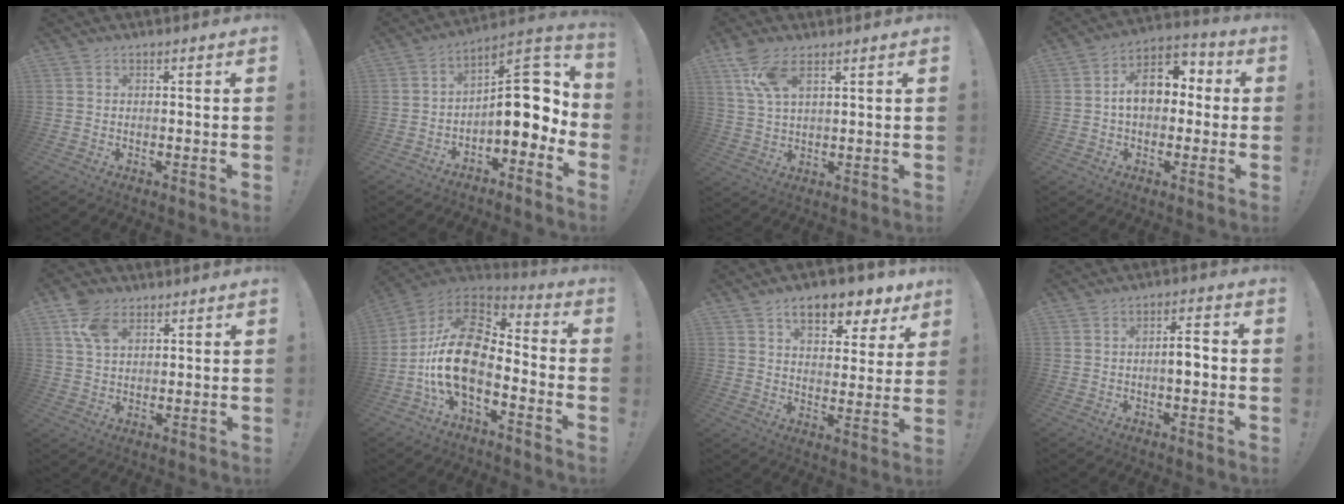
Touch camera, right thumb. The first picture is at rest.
{"total": 11.3, "force": [-1.9, 6.0, 9.4], "torque": [-0.125, 0.006, -0.030]}
{"total": 8.4, "force": [4.9, 3.4, 6.0], "torque": [-0.109, -0.015, 0.092]}
{"total": 12.6, "force": [1.3, 8.7, 9.1], "torque": [-0.129, 0.014, 0.029]}
{"total": 8.4, "force": [4.2, 5.2, 5.1], "torque": [-0.093, -0.004, 0.084]}
{"total": 17.7, "force": [-4.4, 9.8, 14.0], "torque": [-0.273, 0.025, -0.072]}
{"total": 11.2, "force": [7.1, 5.2, 6.9], "torque": [-0.096, -0.042, 0.121]}
{"total": 4.8, "force": [-1.0, 1.4, 4.5], "torque": [-0.071, 0.008, -0.022]}